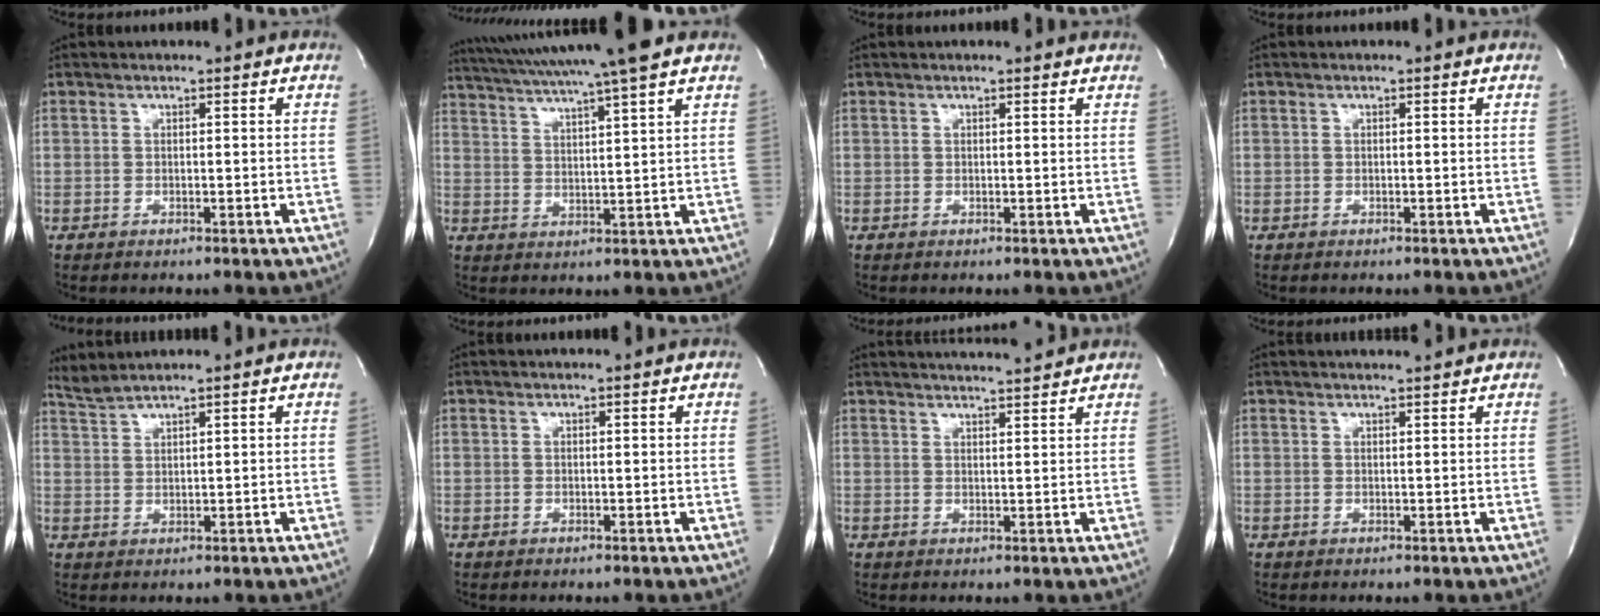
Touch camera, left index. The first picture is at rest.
{"total": 15.0, "force": [12.6, -1.3, 7.9], "torque": [-0.144, 0.008, 0.182]}
{"total": 2.3, "force": [2.2, 0.4, 0.7], "torque": [-0.011, 0.011, 0.015]}
{"total": 0.0}
{"total": 2.7, "force": [2.5, -0.9, 0.3], "torque": [-0.014, 0.008, 0.060]}
{"total": 0.7, "force": [0.6, 0.0, 0.4], "torque": [-0.004, 0.006, 0.008]}
{"total": 9.4, "force": [8.9, 0.1, 3.0], "torque": [-0.052, 0.010, 0.120]}
{"total": 3.8, "force": [3.6, 0.1, 1.3], "torque": [-0.017, 0.016, 0.041]}